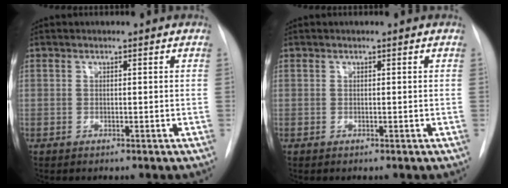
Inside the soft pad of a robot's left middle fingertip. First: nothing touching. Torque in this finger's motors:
{"motor_torque": [0.20, -0.23, 0.03, 0.01]}